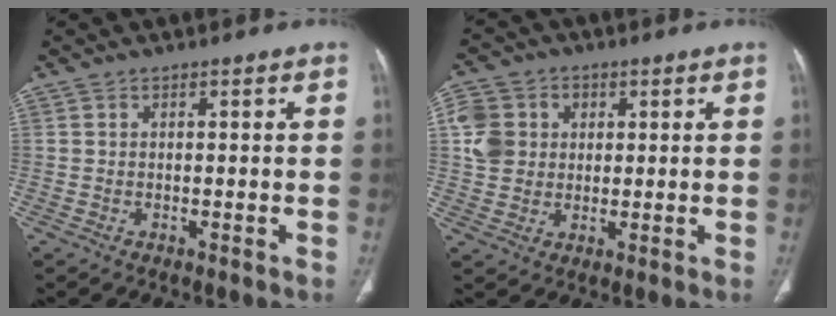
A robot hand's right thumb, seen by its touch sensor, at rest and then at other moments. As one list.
[{"total": 8.6, "force": [1.6, 7.6, 3.6], "torque": [-0.054, 0.007, 0.026]}]